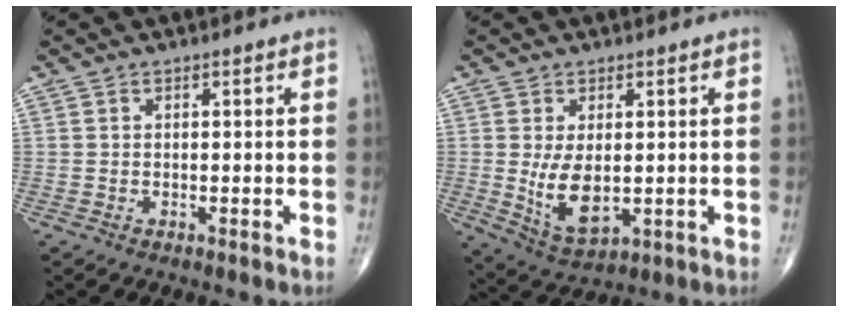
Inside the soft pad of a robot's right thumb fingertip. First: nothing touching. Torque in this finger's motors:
{"motor_torque": [0.03, 0.30, 0.75, 0.24, 0.15]}